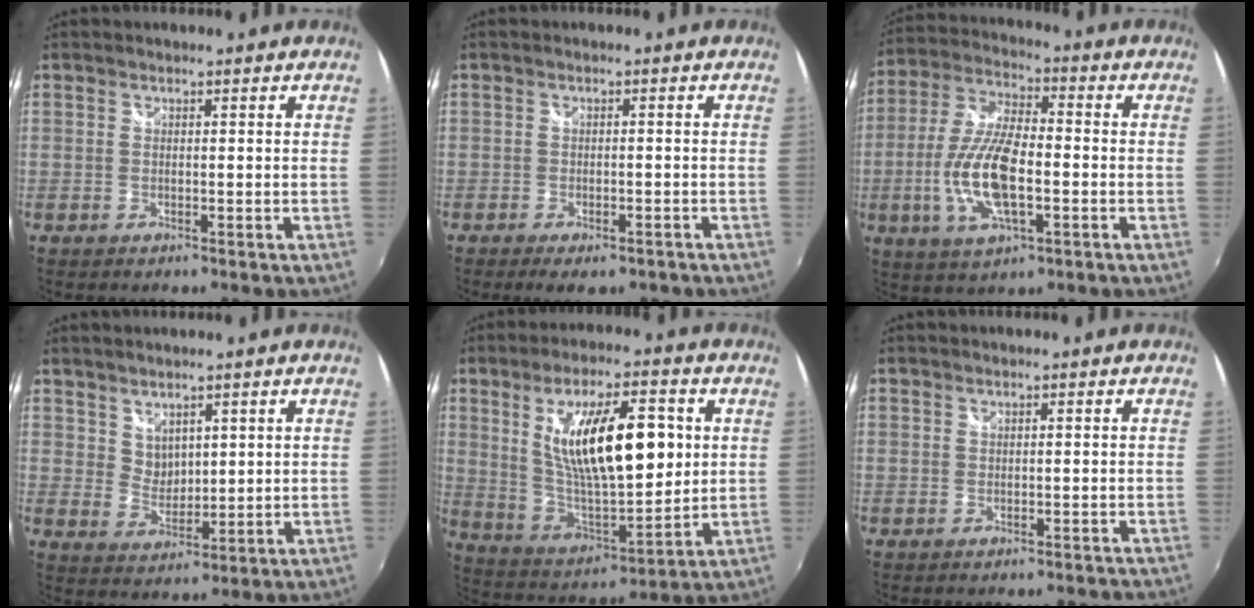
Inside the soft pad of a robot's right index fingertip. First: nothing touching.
{"total": 5.5, "force": [-4.1, 2.1, 3.1], "torque": [-0.070, -0.019, -0.057]}
{"total": 14.5, "force": [-3.2, 5.4, 13.1], "torque": [-0.273, -0.004, -0.061]}
{"total": 4.1, "force": [2.7, 2.7, 1.4], "torque": [-0.015, 0.000, 0.056]}
{"total": 19.0, "force": [4.6, 6.6, 17.2], "torque": [-0.295, 0.000, 0.093]}
{"total": 3.1, "force": [-2.6, 1.5, 0.8], "torque": [-0.003, 0.001, -0.030]}